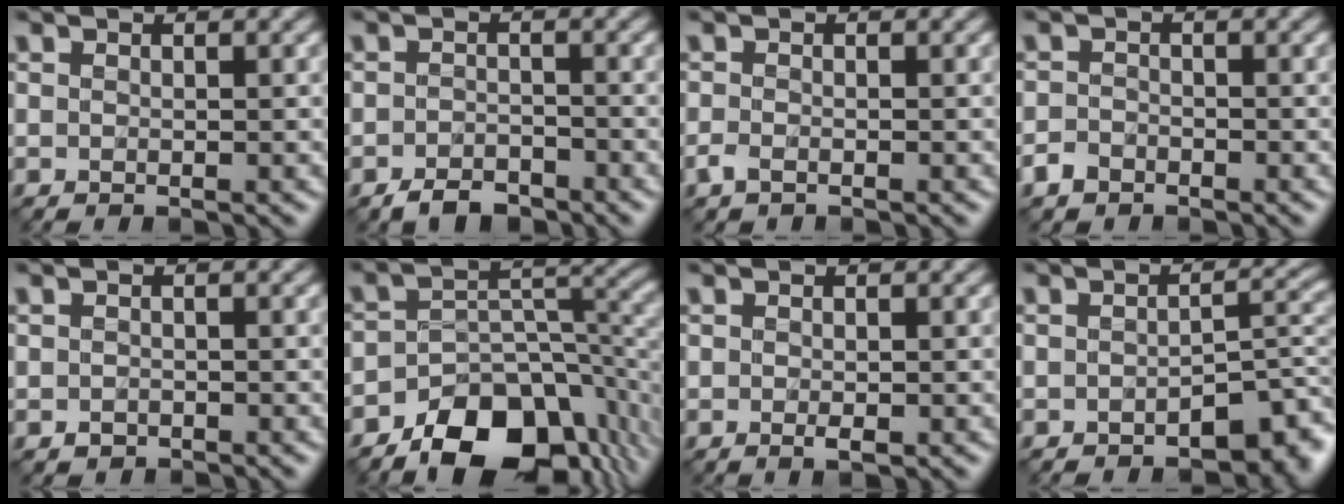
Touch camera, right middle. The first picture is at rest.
{"total": 2.4, "force": [-2.0, 1.0, 0.7], "torque": [-0.010, 0.002, -0.039]}
{"total": 0.8, "force": [-0.7, 0.3, 0.3], "torque": [-0.010, -0.001, -0.015]}
{"total": 1.4, "force": [-1.1, 0.8, -0.1], "torque": [0.008, 0.003, -0.025]}
{"total": 0.6, "force": [-0.4, 0.5, -0.2], "torque": [0.009, -0.003, -0.007]}
{"total": 11.7, "force": [-7.9, 5.9, 6.2], "torque": [-0.088, 0.003, -0.137]}
{"total": 0.7, "force": [-0.3, 0.3, 0.5], "torque": [-0.009, -0.003, -0.003]}
{"total": 4.0, "force": [-2.3, 1.6, 2.9], "torque": [-0.033, 0.003, -0.030]}